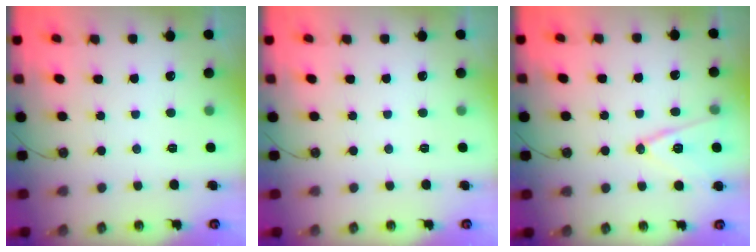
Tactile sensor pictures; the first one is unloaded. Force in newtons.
{"total": 0.0}
{"total": 12.3, "press": 11.9, "slide": 3.2}